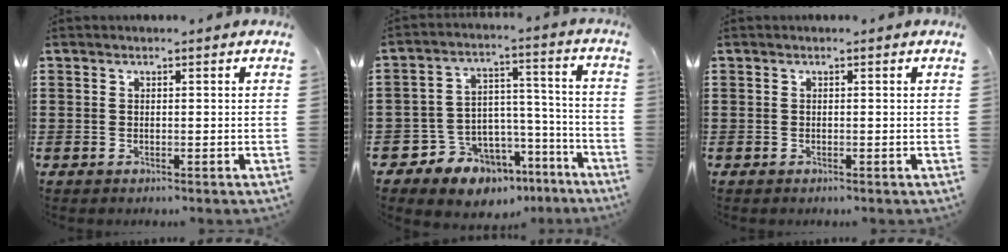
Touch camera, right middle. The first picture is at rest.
{"total": 8.6, "force": [-7.1, 4.8, 1.1], "torque": [-0.031, 0.029, -0.130]}
{"total": 0.0}